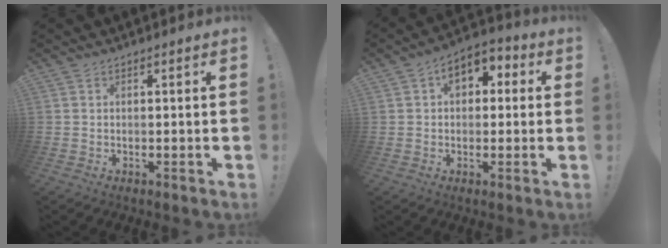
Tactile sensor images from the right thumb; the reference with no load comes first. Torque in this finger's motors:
{"motor_torque": [0.08, 0.43, 0.36, 0.42, 0.09]}